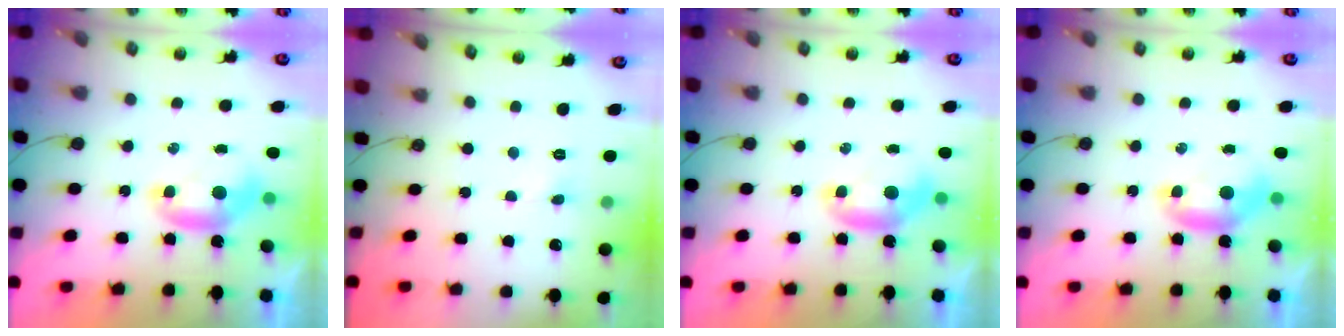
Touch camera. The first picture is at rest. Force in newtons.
{"total": 0.0}
{"total": 0.0}
{"total": 0.0}